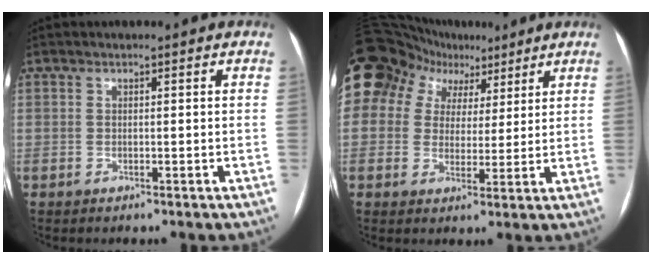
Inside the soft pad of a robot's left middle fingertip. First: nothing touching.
{"total": 14.5, "force": [8.0, 10.9, 5.2], "torque": [-0.100, 0.069, 0.133]}